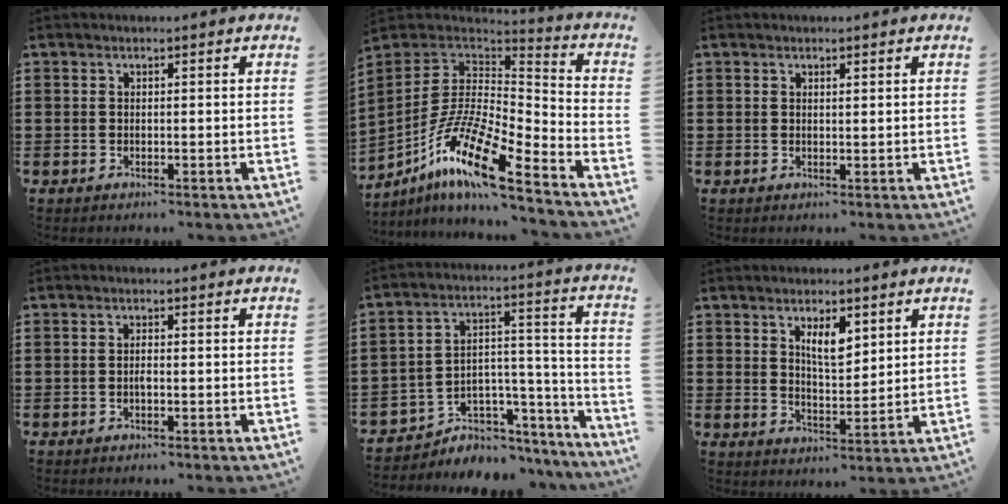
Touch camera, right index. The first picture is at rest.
{"total": 15.4, "force": [-10.0, 3.5, 11.2], "torque": [-0.227, 0.011, -0.192]}
{"total": 0.6, "force": [0.4, 0.2, 0.4], "torque": [-0.008, 0.001, 0.008]}
{"total": 1.1, "force": [-0.4, 0.2, 1.0], "torque": [-0.021, -0.004, -0.006]}
{"total": 4.4, "force": [-2.8, 3.3, 0.4], "torque": [-0.024, -0.005, -0.055]}
{"total": 5.0, "force": [2.7, 1.8, 3.9], "torque": [-0.066, 0.000, 0.042]}